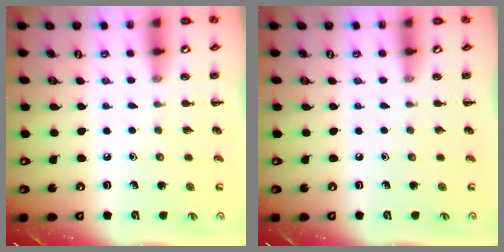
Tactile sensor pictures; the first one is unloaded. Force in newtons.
{"total": 0.0}